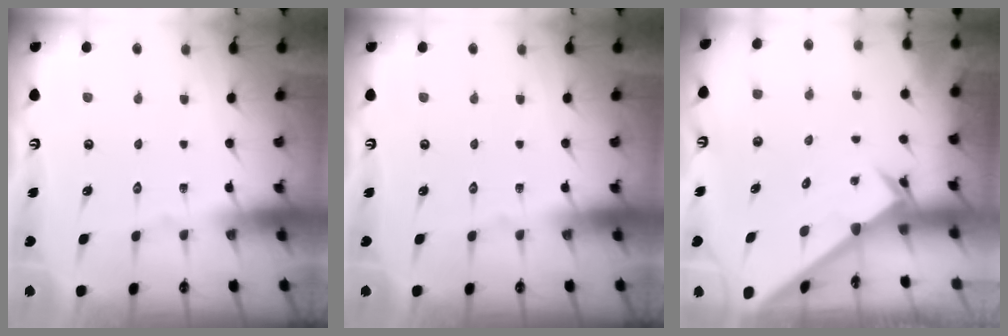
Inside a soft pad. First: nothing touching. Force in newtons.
{"total": 0.0}
{"total": 2.5, "press": 2.5, "slide": 0.2}